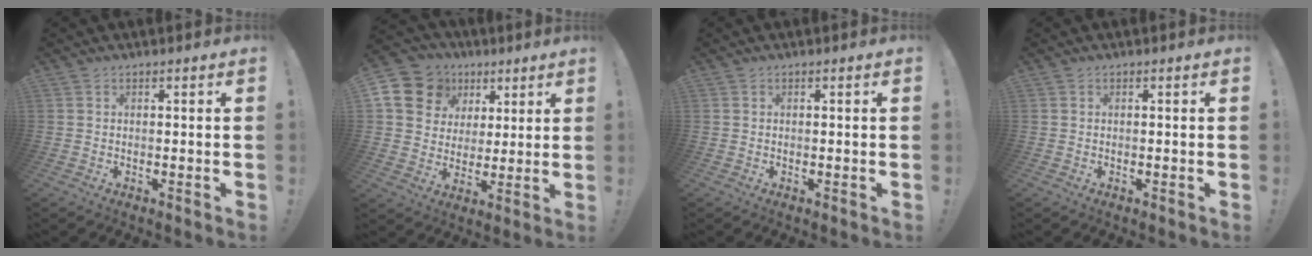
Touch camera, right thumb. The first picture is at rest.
{"total": 13.0, "force": [5.7, 10.9, 4.2], "torque": [-0.067, -0.028, 0.122]}
{"total": 0.0}
{"total": 0.0}